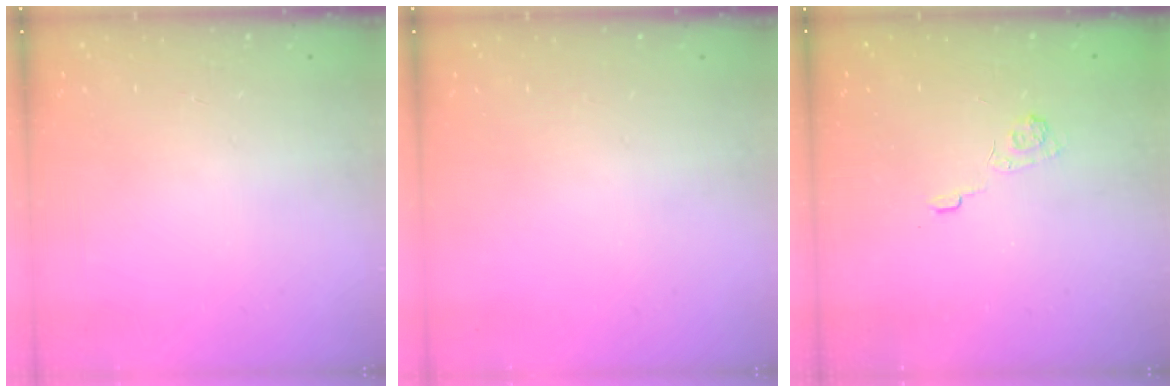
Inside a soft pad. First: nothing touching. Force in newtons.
{"total": 0.0}
{"total": 3.7, "press": 3.4, "slide": 1.4}